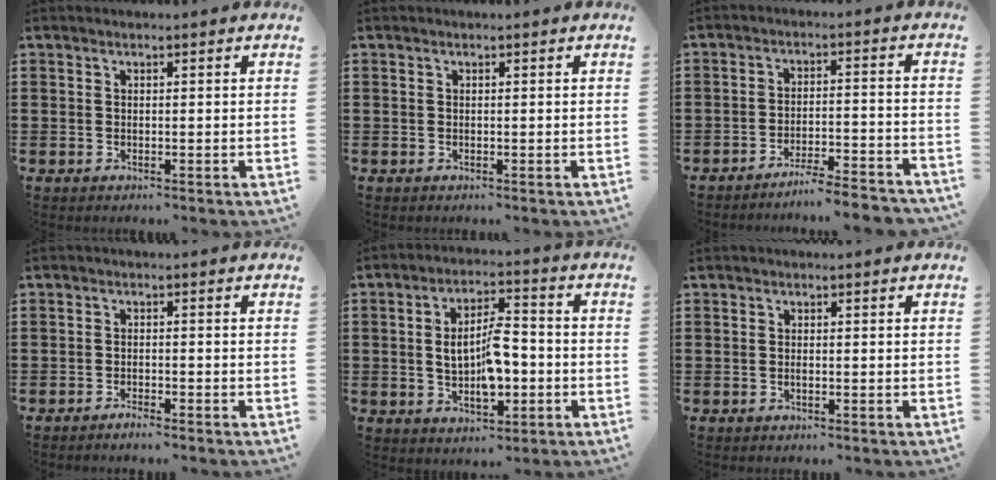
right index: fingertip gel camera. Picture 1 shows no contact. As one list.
[{"total": 0.0}, {"total": 4.9, "force": [-4.7, -0.6, 1.4], "torque": [-0.025, -0.011, -0.093]}, {"total": 1.5, "force": [-1.4, -0.1, 0.4], "torque": [-0.009, -0.002, -0.026]}, {"total": 8.5, "force": [-1.0, 4.0, 7.5], "torque": [-0.131, 0.003, -0.024]}, {"total": 0.6, "force": [-0.3, 0.1, 0.5], "torque": [-0.009, -0.003, -0.005]}]